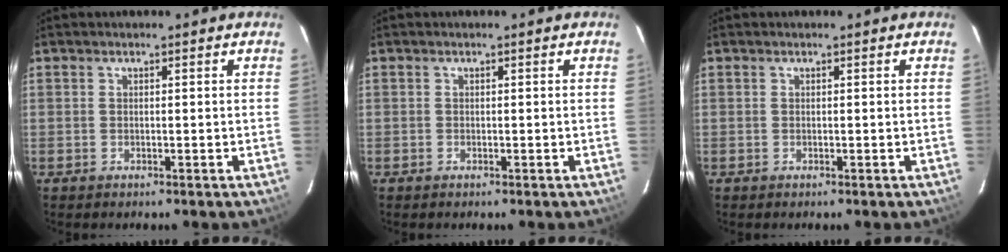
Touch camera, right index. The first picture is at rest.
{"total": 0.0}
{"total": 0.0}